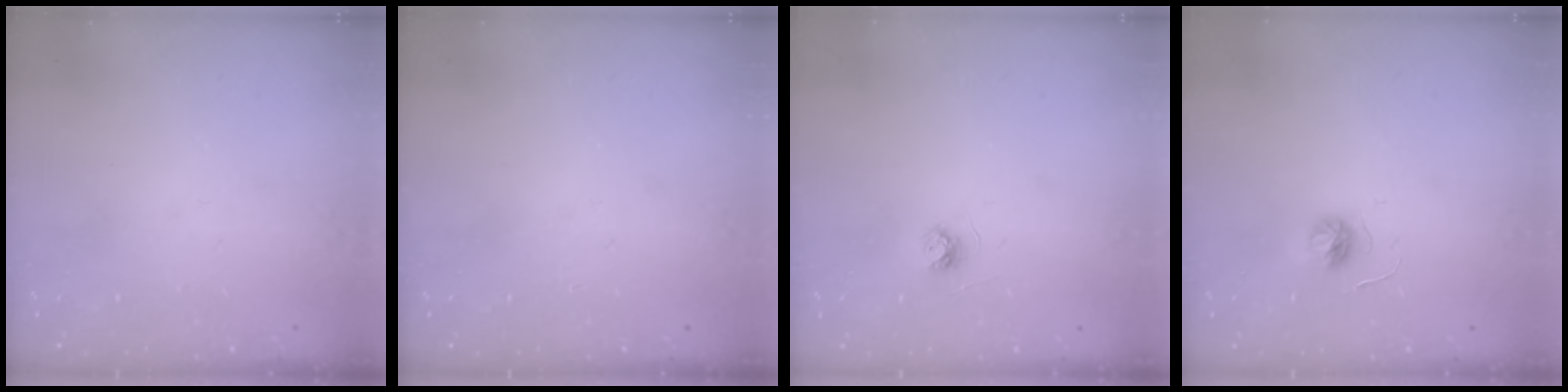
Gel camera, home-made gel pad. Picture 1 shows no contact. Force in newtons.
{"total": 0.0}
{"total": 3.7, "press": 3.6, "slide": 0.4}
{"total": 5.2, "press": 5.2, "slide": 0.6}